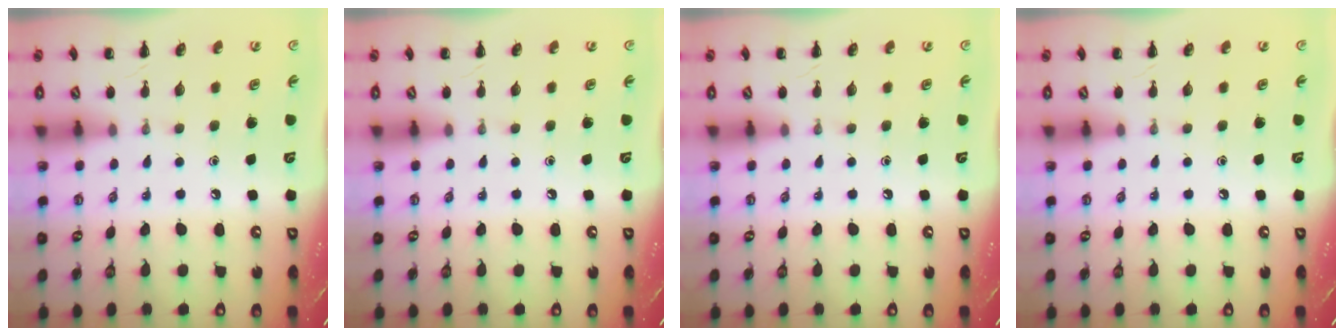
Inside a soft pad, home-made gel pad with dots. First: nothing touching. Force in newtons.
{"total": 0.0}
{"total": 0.0}
{"total": 0.0}